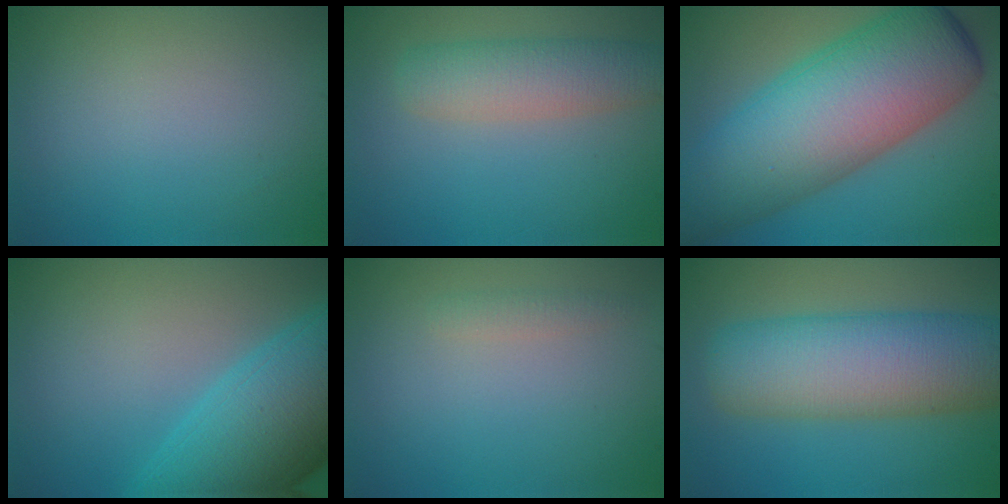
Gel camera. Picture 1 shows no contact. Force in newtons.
{"total": 4.2, "press": 4.2, "slide": 0.3}
{"total": 13.6, "press": 13.6, "slide": 0.4}
{"total": 10.4, "press": 10.4, "slide": 0.3}
{"total": 0.9, "press": 0.9, "slide": 0.0}
{"total": 9.8, "press": 9.8, "slide": 0.4}